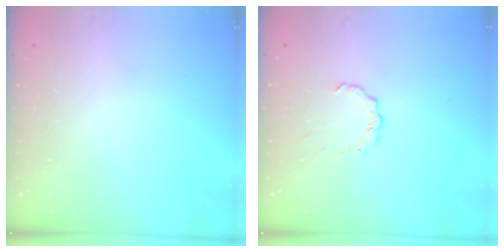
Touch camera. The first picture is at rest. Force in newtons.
{"total": 3.7, "press": 3.6, "slide": 0.4}